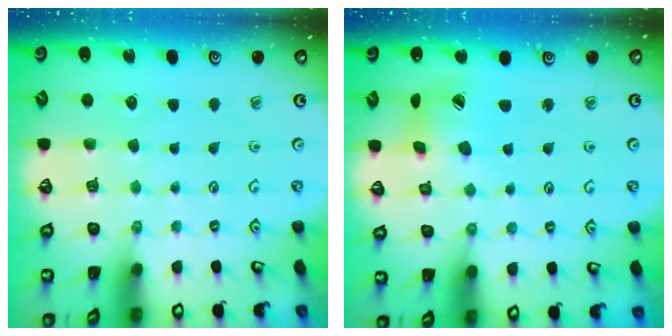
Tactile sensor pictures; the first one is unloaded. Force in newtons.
{"total": 10.1, "press": 10.0, "slide": 1.2}